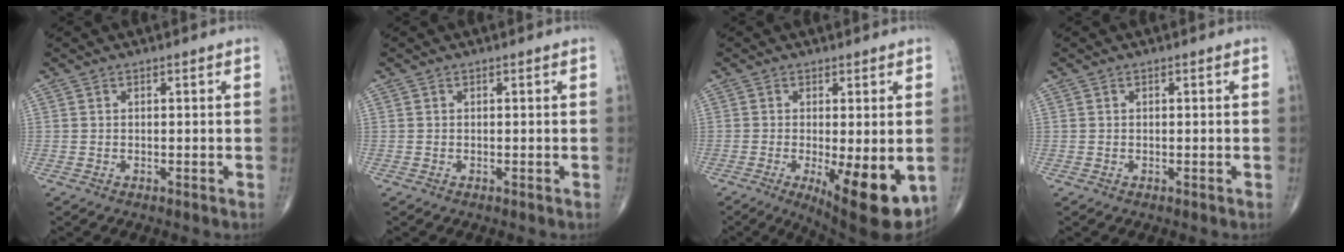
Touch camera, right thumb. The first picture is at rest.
{"total": 0.0}
{"total": 13.3, "force": [-3.6, 4.2, 12.1], "torque": [-0.157, -0.024, -0.040]}
{"total": 0.0}